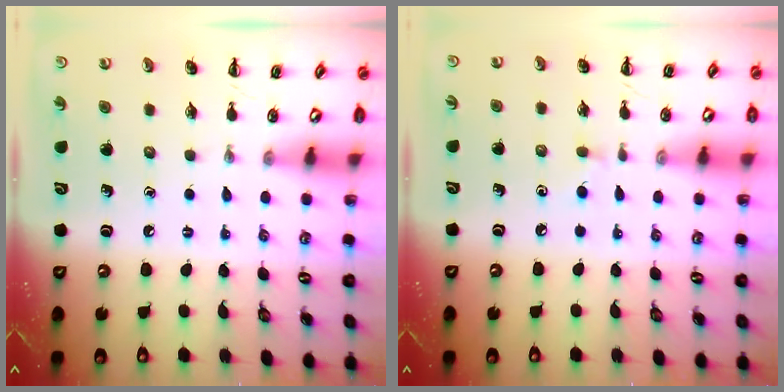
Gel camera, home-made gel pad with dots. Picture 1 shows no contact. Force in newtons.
{"total": 3.2, "press": 3.1, "slide": 1.1}